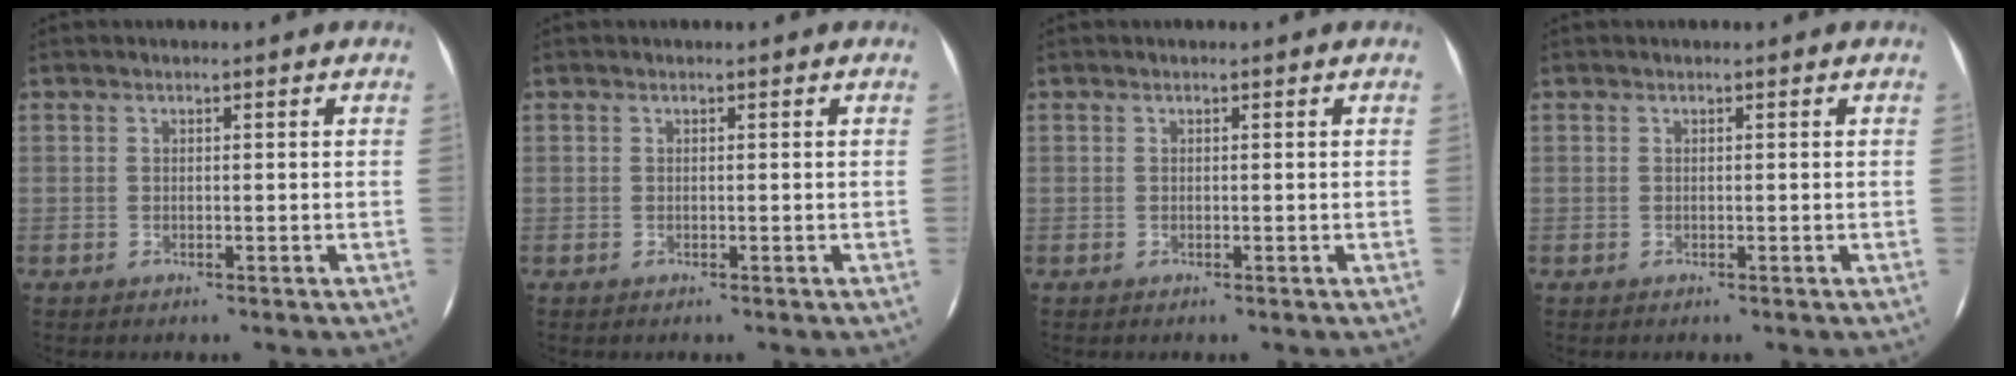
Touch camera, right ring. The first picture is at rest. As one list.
[{"total": 0.0}, {"total": 0.0}, {"total": 0.0}]